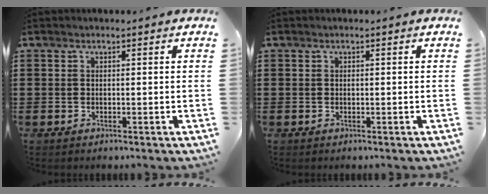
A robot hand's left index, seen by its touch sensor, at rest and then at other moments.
{"total": 0.0}